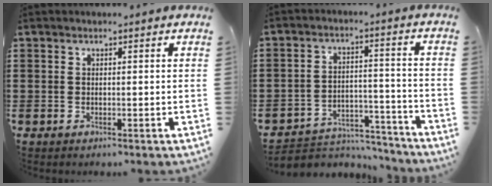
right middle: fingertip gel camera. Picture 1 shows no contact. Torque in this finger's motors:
{"motor_torque": [-1.16, -0.08, -1.05, -0.21]}